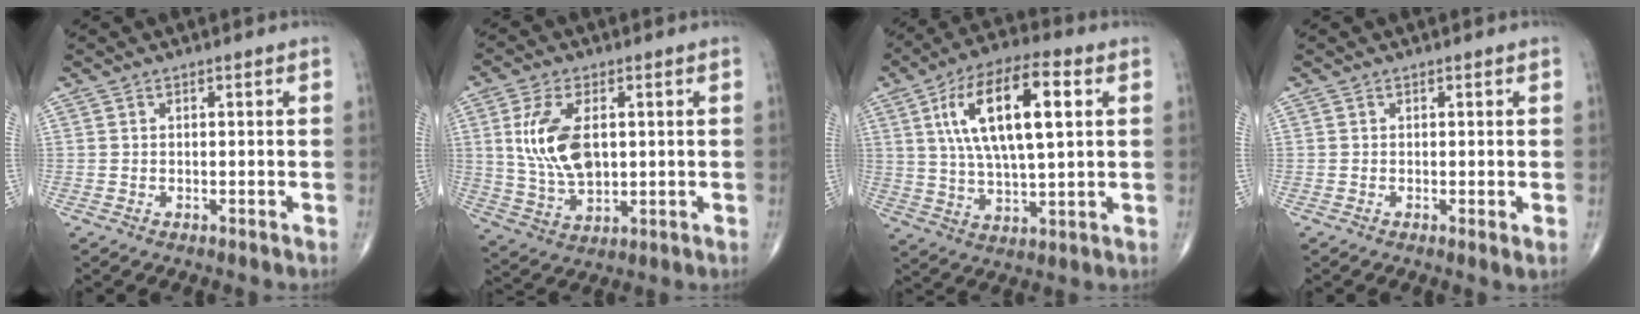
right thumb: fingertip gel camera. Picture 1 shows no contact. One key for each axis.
{"total": 12.0, "fx": 2.0, "fy": 6.7, "fz": 9.8, "tx": -0.189, "ty": -0.008, "tz": 0.045}
{"total": 18.1, "fx": 5.1, "fy": 6.7, "fz": 16.0, "tx": -0.284, "ty": 0.006, "tz": 0.085}
{"total": 1.1, "fx": 0.0, "fy": 0.2, "fz": 1.0, "tx": -0.018, "ty": -0.006, "tz": -0.002}